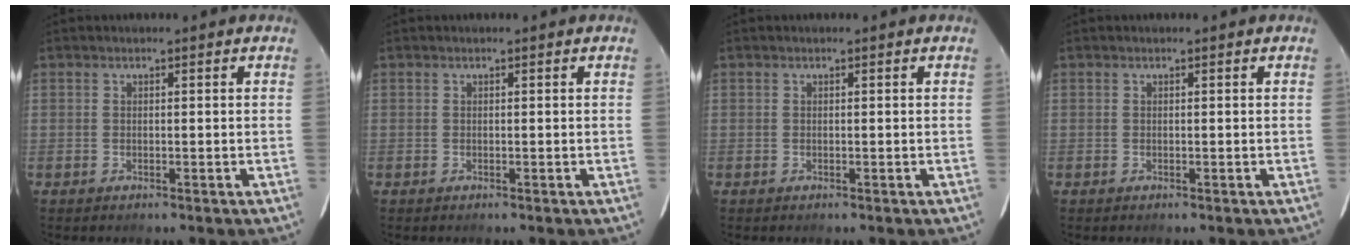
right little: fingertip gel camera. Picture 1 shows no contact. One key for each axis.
{"total": 0.0}
{"total": 0.0}
{"total": 0.0}